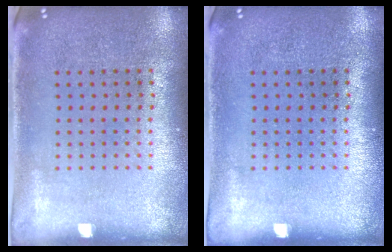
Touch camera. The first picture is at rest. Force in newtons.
{"total": 0.0}